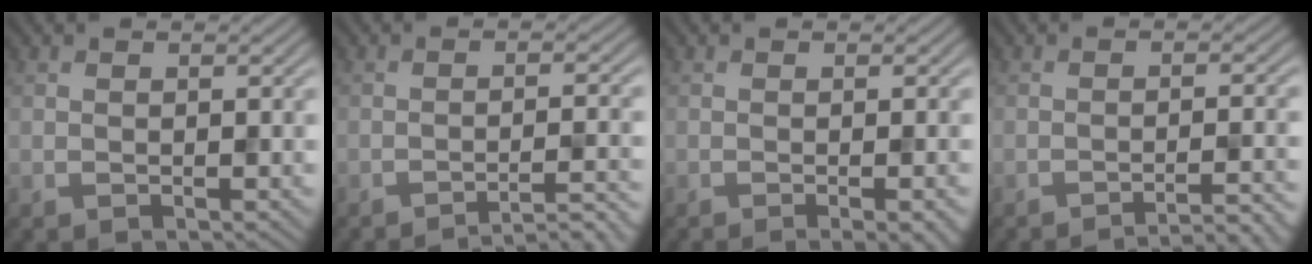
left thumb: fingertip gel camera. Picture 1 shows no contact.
{"total": 4.8, "force": [-3.9, 0.3, 2.7], "torque": [-0.042, 0.020, -0.070]}
{"total": 3.7, "force": [-1.7, 0.8, 3.2], "torque": [-0.035, 0.004, -0.025]}
{"total": 4.3, "force": [-3.4, 0.3, 2.6], "torque": [-0.034, 0.018, -0.066]}